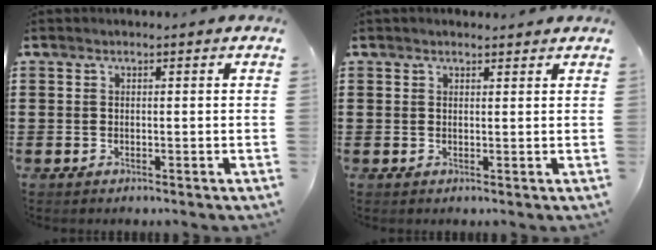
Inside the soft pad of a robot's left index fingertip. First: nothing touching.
{"total": 1.0, "force": [0.9, 0.4, 0.1], "torque": [-0.005, 0.002, 0.018]}